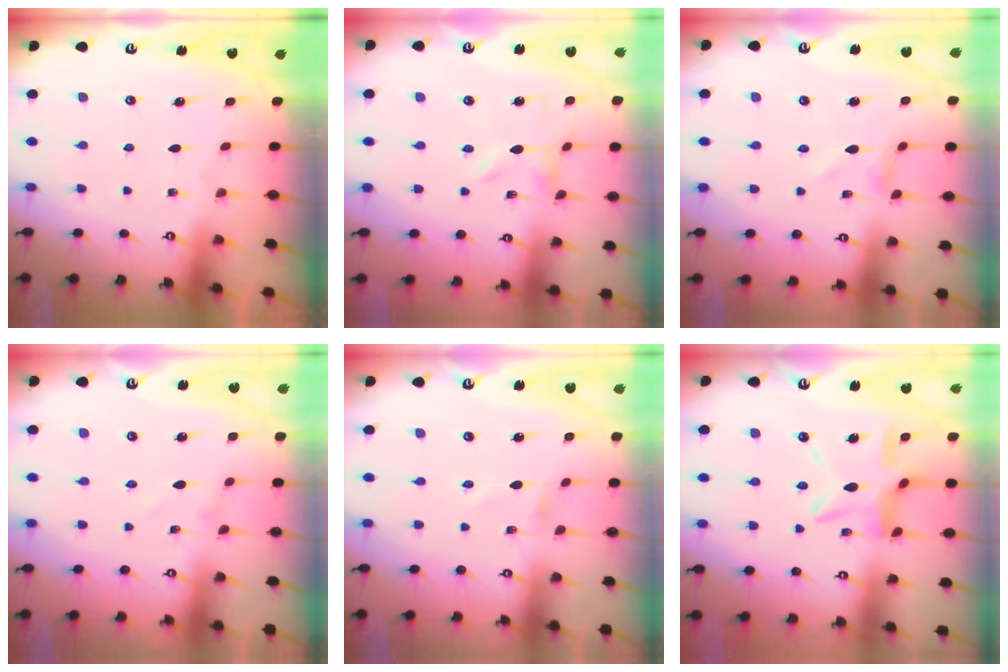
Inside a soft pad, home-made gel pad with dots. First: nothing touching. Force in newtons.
{"total": 0.0}
{"total": 0.0}
{"total": 1.4, "press": 1.4, "slide": 0.0}
{"total": 0.0}
{"total": 10.9, "press": 10.8, "slide": 1.1}